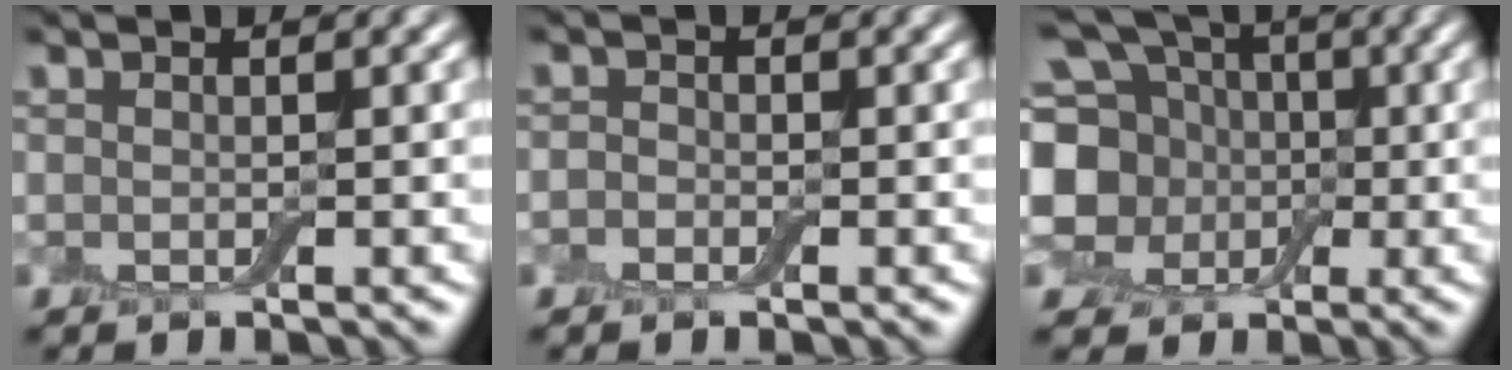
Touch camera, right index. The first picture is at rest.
{"total": 0.8, "force": [-0.4, 0.6, 0.3], "torque": [-0.004, 0.000, -0.011]}
{"total": 10.8, "force": [0.9, 9.2, 5.6], "torque": [-0.136, 0.000, -0.005]}